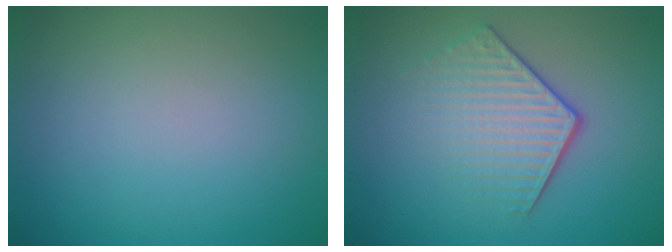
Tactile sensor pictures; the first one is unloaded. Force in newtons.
{"total": 4.2, "press": 2.9, "slide": 3.1}